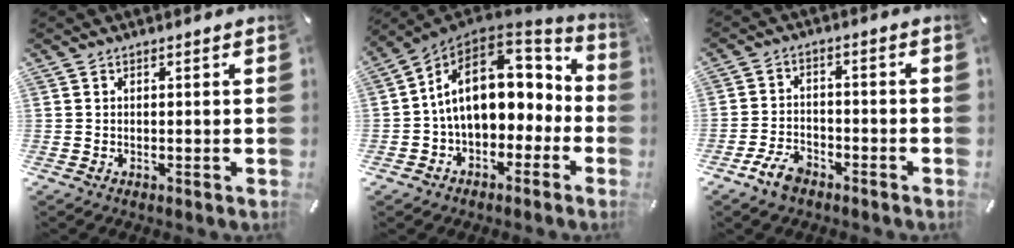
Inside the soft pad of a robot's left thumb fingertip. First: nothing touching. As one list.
[{"total": 17.9, "force": [2.6, 12.3, 12.9], "torque": [-0.215, -0.008, 0.049]}, {"total": 6.3, "force": [-4.3, 3.4, 3.1], "torque": [-0.072, 0.021, -0.083]}]